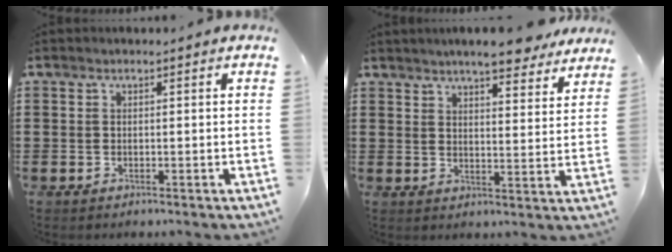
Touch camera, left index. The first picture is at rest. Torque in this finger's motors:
{"motor_torque": [2.14, 0.00, 1.05, 0.21]}